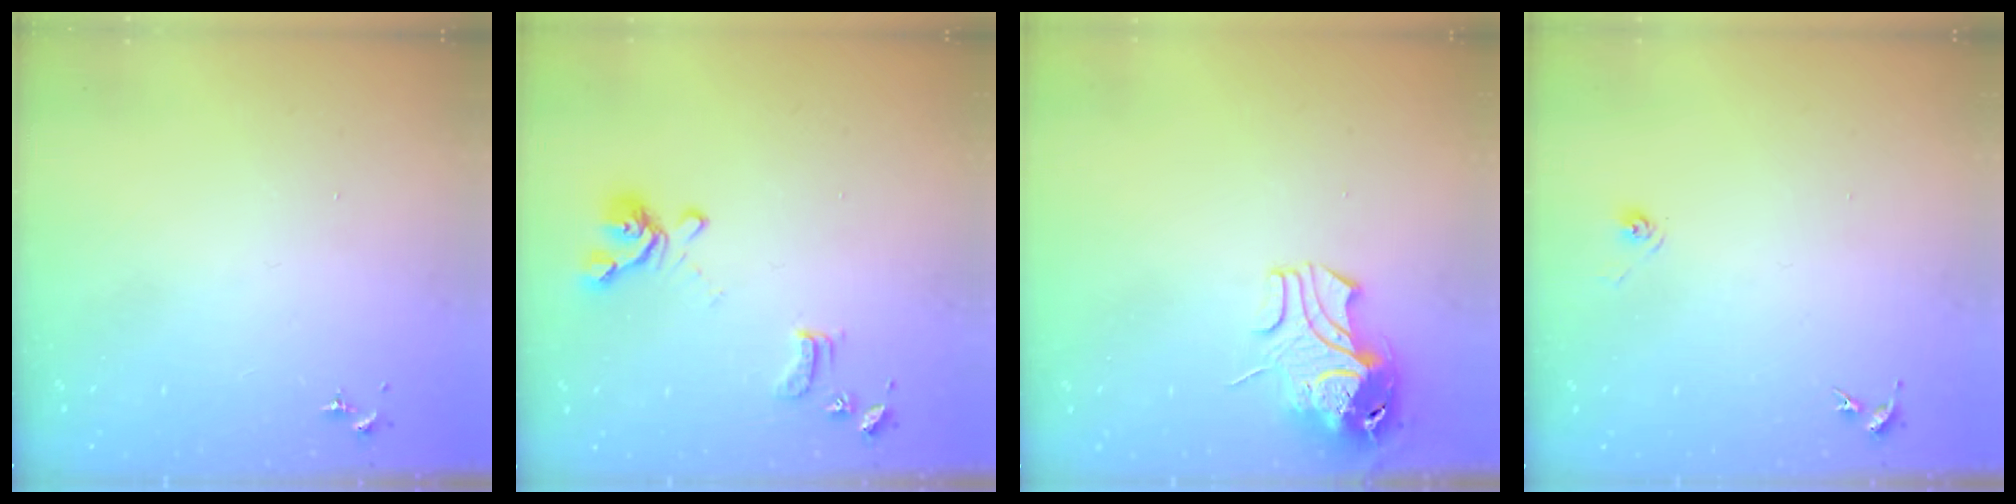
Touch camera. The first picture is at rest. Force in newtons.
{"total": 12.6, "press": 12.5, "slide": 1.4}
{"total": 9.7, "press": 9.6, "slide": 1.4}
{"total": 3.2, "press": 2.6, "slide": 1.8}